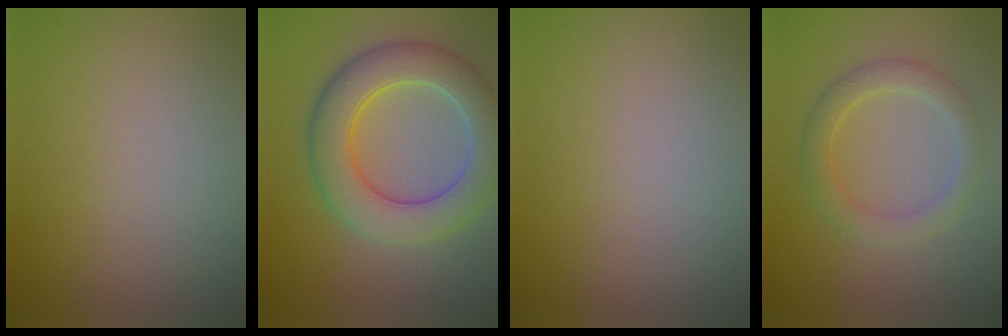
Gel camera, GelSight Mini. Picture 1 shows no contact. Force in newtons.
{"total": 7.6, "press": 7.6, "slide": 0.5}
{"total": 0.0}
{"total": 2.9, "press": 2.9, "slide": 0.2}